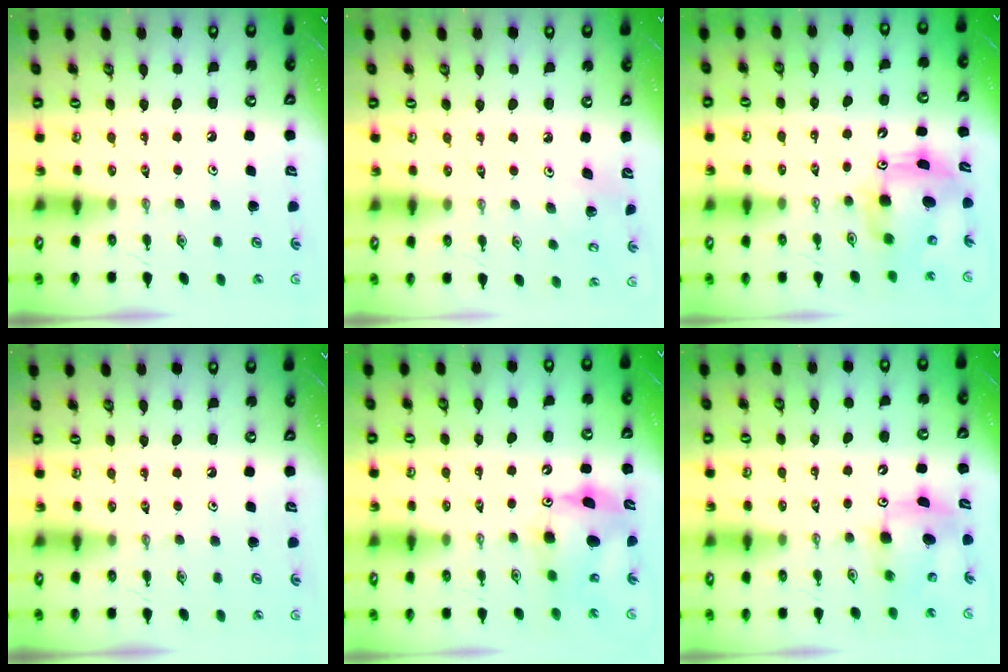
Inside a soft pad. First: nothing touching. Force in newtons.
{"total": 4.2, "press": 4.2, "slide": 0.2}
{"total": 8.0, "press": 7.8, "slide": 1.7}
{"total": 0.0}
{"total": 9.7, "press": 9.6, "slide": 0.5}
{"total": 8.6, "press": 8.4, "slide": 1.8}